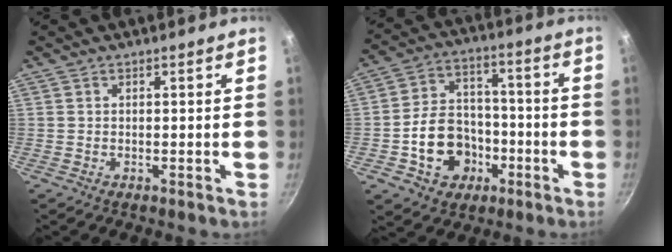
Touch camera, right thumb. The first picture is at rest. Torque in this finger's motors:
{"motor_torque": [0.79, 0.60, 1.04, -0.99, 0.34]}